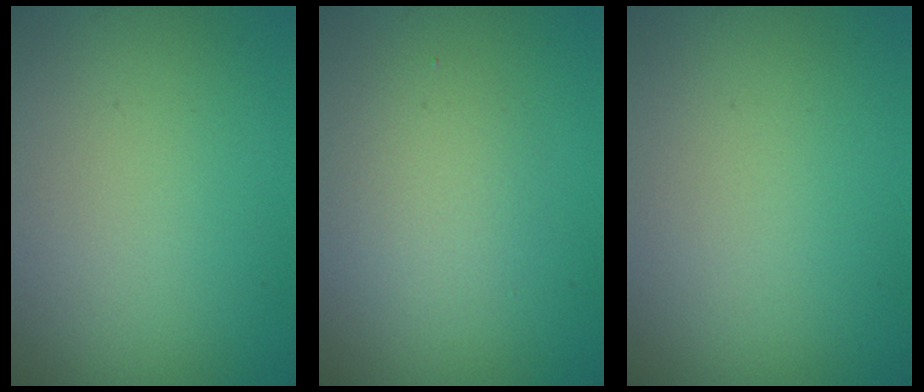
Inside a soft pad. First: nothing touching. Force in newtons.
{"total": 2.5, "press": 2.5, "slide": 0.2}
{"total": 0.0}